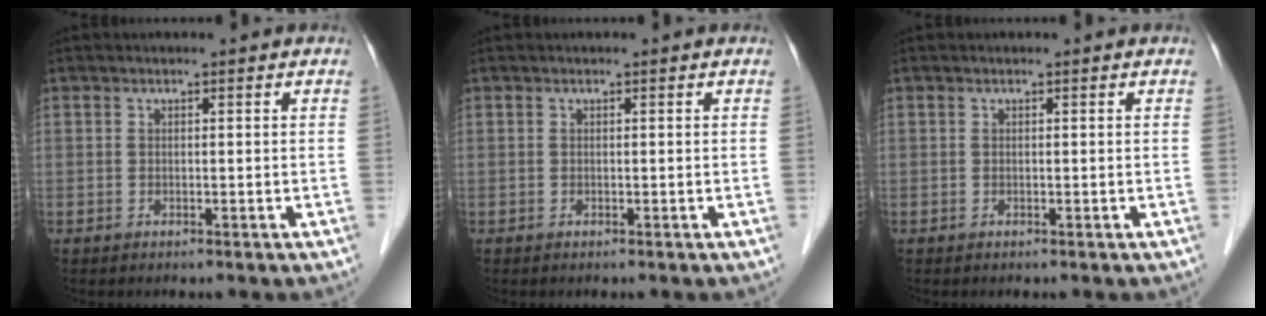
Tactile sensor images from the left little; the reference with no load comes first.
{"total": 0.0}
{"total": 0.0}